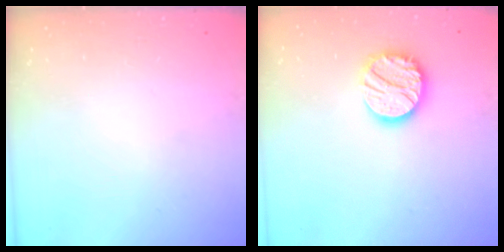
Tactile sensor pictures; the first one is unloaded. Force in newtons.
{"total": 15.2, "press": 15.1, "slide": 1.1}